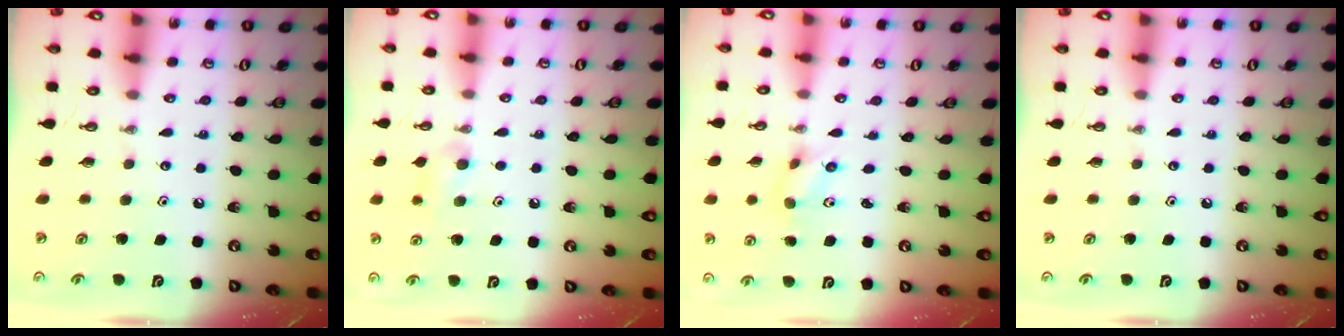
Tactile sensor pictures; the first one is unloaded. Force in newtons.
{"total": 8.4, "press": 7.7, "slide": 3.3}
{"total": 2.5, "press": 2.3, "slide": 0.9}
{"total": 0.0}